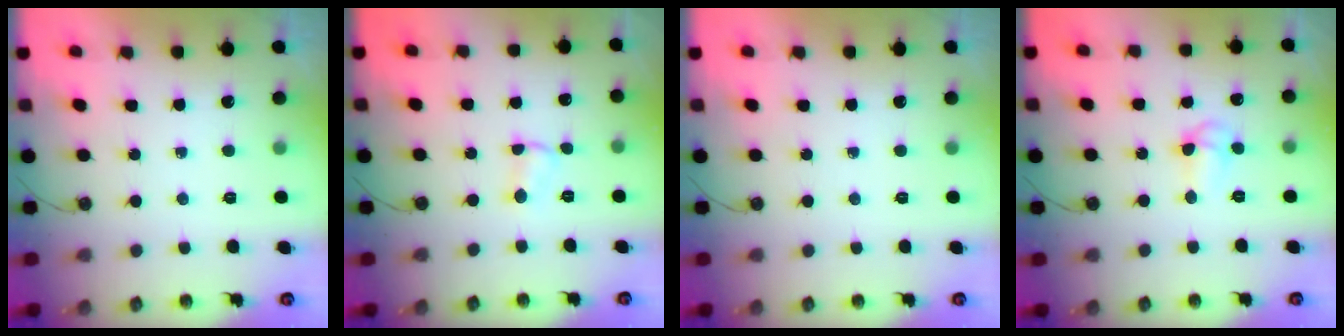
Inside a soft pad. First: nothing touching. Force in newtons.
{"total": 2.9, "press": 2.9, "slide": 0.5}
{"total": 0.0}
{"total": 6.0, "press": 6.0, "slide": 0.6}